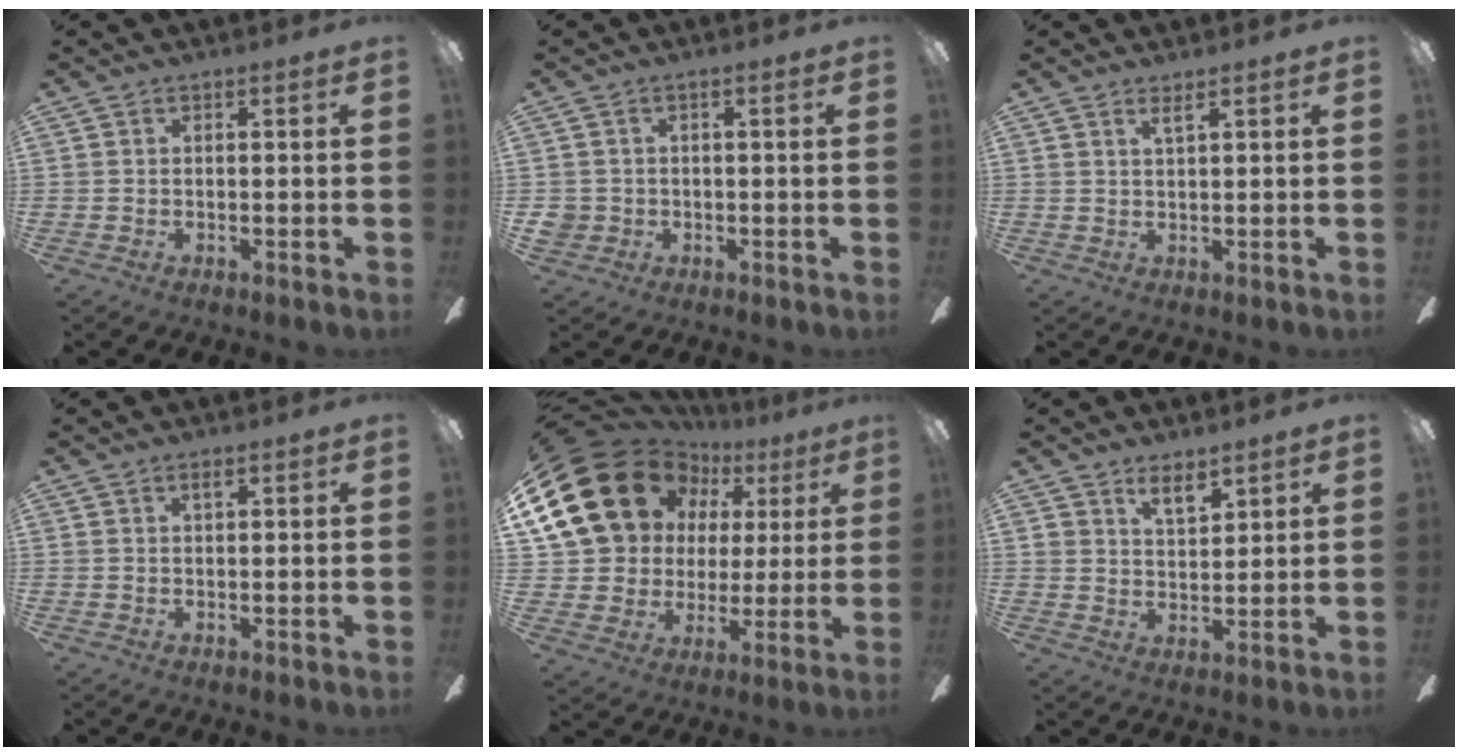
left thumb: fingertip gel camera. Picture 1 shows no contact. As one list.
[{"total": 2.5, "force": [-0.5, 2.3, 0.9], "torque": [-0.022, 0.002, -0.013]}, {"total": 2.0, "force": [1.6, 0.2, 1.2], "torque": [-0.027, -0.001, 0.029]}, {"total": 1.3, "force": [0.9, 0.5, 0.8], "torque": [-0.009, -0.002, 0.015]}, {"total": 23.3, "force": [10.8, 17.7, 10.6], "torque": [-0.221, -0.052, 0.228]}, {"total": 6.3, "force": [5.0, 2.9, 2.4], "torque": [-0.037, -0.022, 0.090]}]